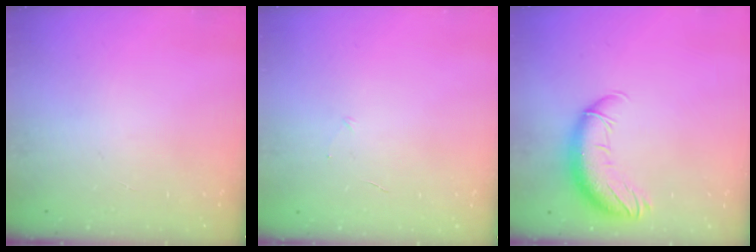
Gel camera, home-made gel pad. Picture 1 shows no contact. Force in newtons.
{"total": 2.5, "press": 2.3, "slide": 0.8}
{"total": 12.5, "press": 12.0, "slide": 3.5}